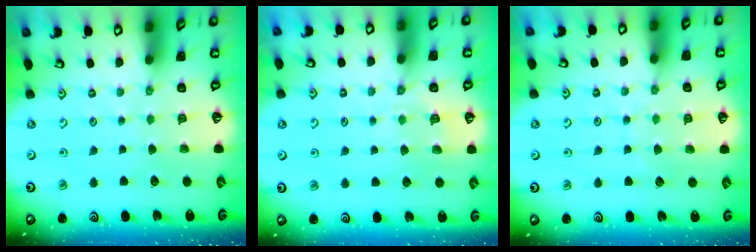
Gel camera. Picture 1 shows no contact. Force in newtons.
{"total": 4.5, "press": 4.4, "slide": 1.1}
{"total": 6.2, "press": 6.2, "slide": 0.7}